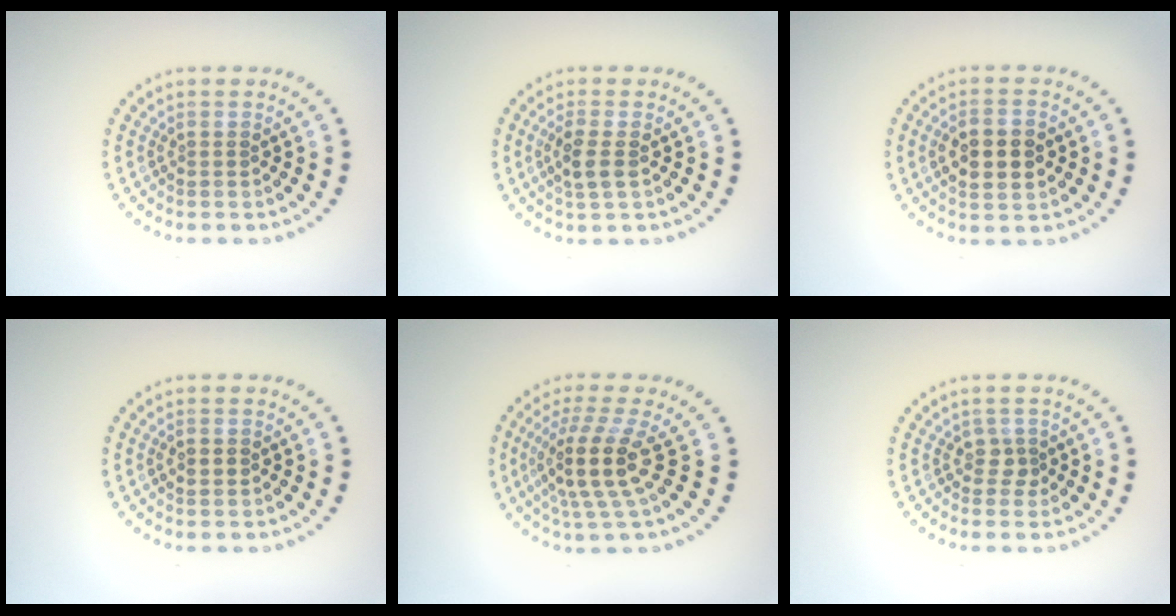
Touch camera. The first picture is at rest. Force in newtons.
{"total": 2.3, "press": 2.1, "slide": 0.9}
{"total": 4.0, "press": 4.0, "slide": 0.1}
{"total": 1.4, "press": 1.4, "slide": 0.1}
{"total": 4.8, "press": 3.6, "slide": 3.2}
{"total": 1.3, "press": 1.0, "slide": 0.9}